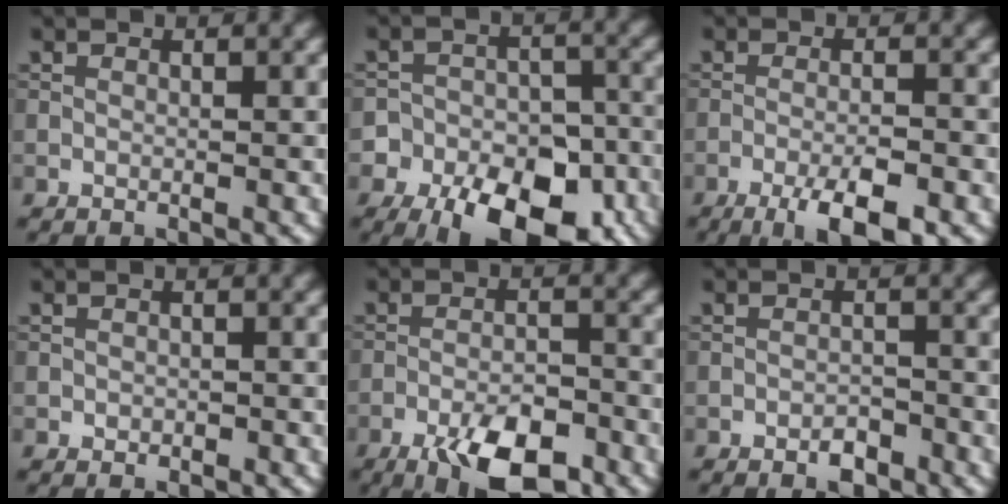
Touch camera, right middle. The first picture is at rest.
{"total": 14.6, "force": [-9.5, 8.6, 6.9], "torque": [-0.088, -0.024, -0.137]}
{"total": 5.3, "force": [-3.2, 1.2, 4.1], "torque": [-0.071, 0.001, -0.050]}
{"total": 0.7, "force": [-0.2, 0.6, 0.3], "torque": [-0.003, -0.004, -0.004]}
{"total": 7.6, "force": [-4.8, 2.7, 5.3], "torque": [-0.086, -0.002, -0.079]}
{"total": 1.6, "force": [-1.1, 0.7, 1.0], "torque": [-0.016, 0.001, -0.018]}